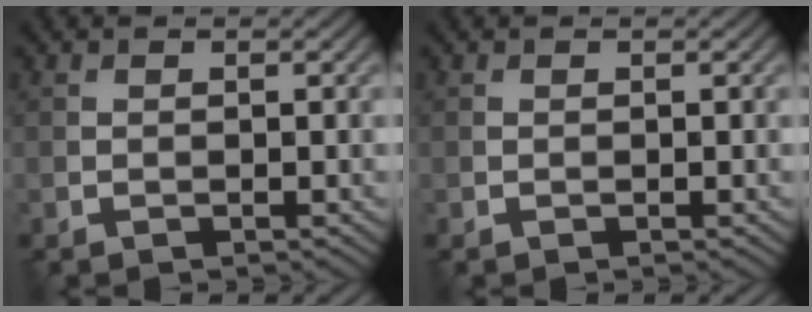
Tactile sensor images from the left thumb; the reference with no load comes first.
{"total": 0.0}